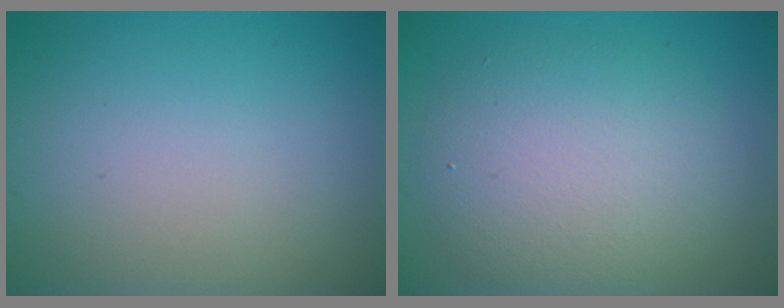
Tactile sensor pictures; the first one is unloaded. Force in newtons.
{"total": 6.0, "press": 6.0, "slide": 0.3}